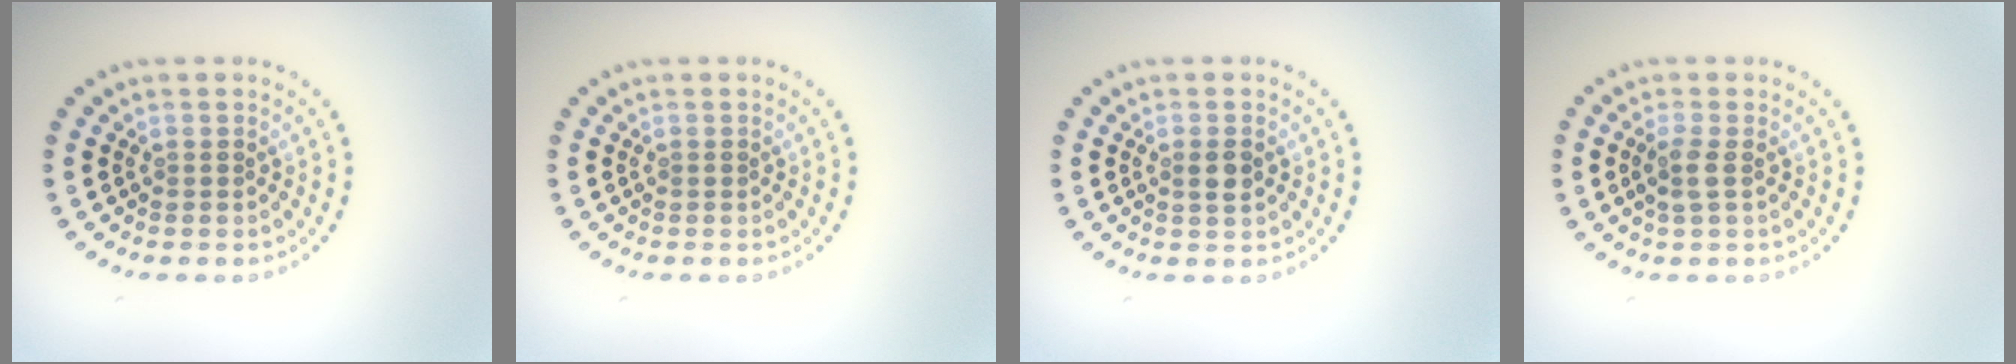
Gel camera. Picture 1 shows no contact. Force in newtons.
{"total": 0.0}
{"total": 1.5, "press": 1.4, "slide": 0.5}
{"total": 1.6, "press": 1.5, "slide": 0.6}